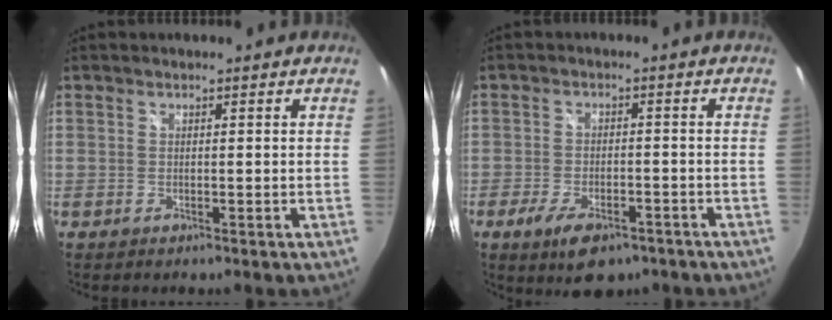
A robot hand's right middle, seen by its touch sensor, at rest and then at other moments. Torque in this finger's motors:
{"motor_torque": [1.12, -1.02, 0.15, 0.11]}